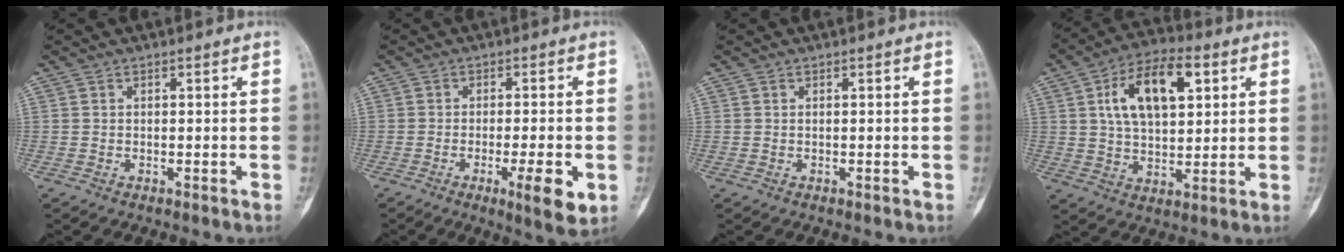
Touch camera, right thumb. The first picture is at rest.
{"total": 7.6, "force": [-2.5, 1.5, 7.0], "torque": [-0.102, -0.007, -0.034]}
{"total": 0.0}
{"total": 14.9, "force": [4.8, 7.9, 11.7], "torque": [-0.182, 0.002, 0.081]}